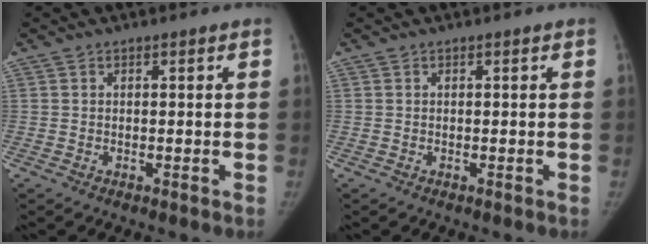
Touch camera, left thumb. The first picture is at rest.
{"total": 0.0}